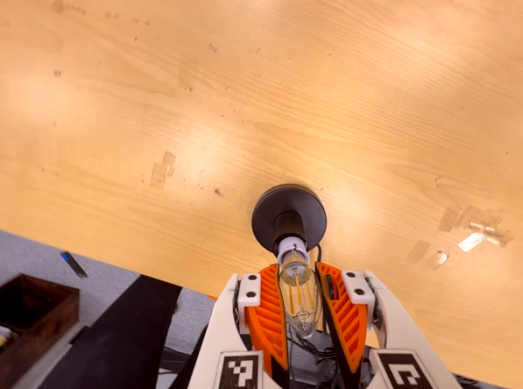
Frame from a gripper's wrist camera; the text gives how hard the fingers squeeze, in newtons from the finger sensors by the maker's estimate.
{"total": 14.0, "left": 13.9, "right": 14.1}